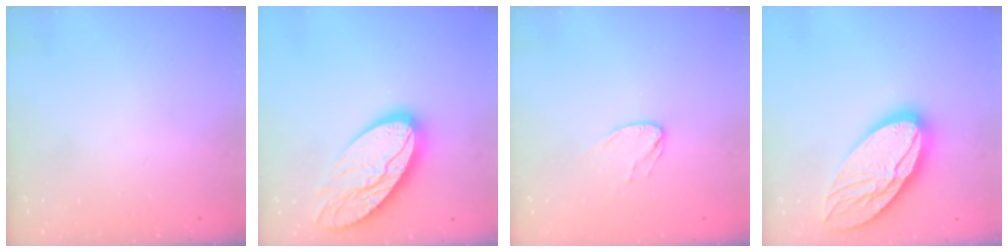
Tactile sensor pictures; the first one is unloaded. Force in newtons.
{"total": 18.6, "press": 18.6, "slide": 1.6}
{"total": 5.6, "press": 5.6, "slide": 0.5}
{"total": 23.7, "press": 23.6, "slide": 2.1}